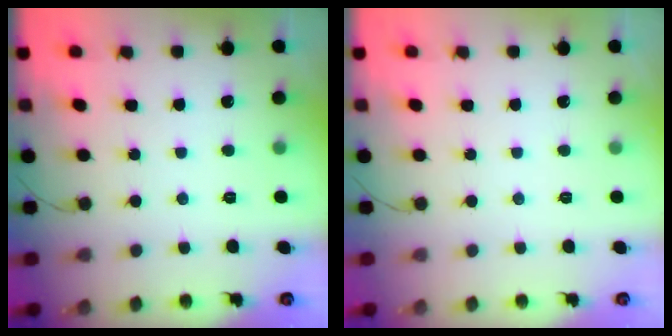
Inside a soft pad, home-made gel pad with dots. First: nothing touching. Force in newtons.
{"total": 0.0}